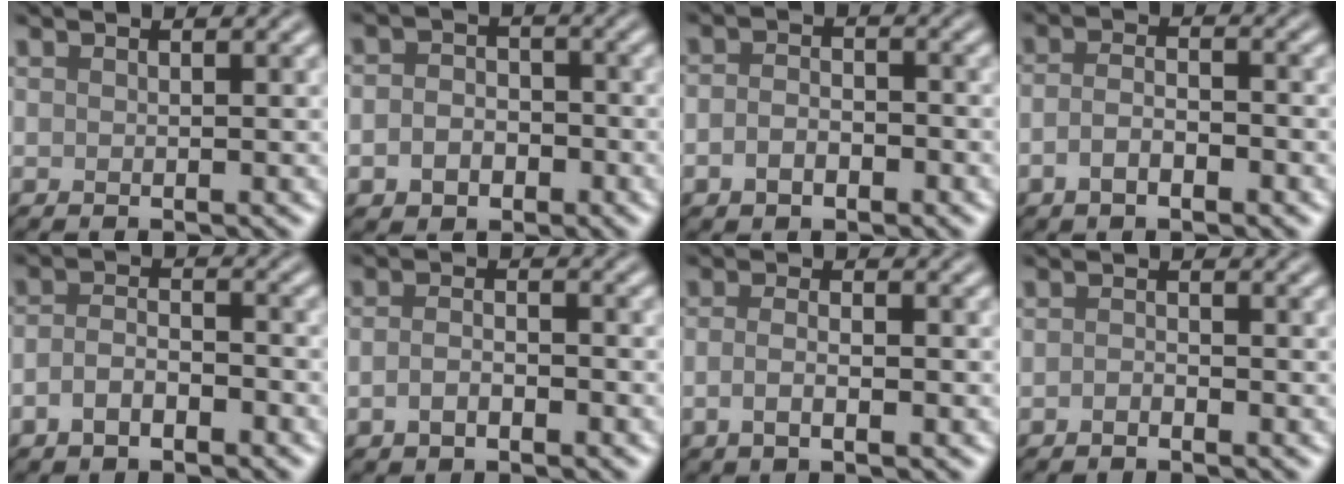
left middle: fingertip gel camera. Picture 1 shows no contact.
{"total": 3.4, "force": [-1.2, 2.7, 1.7], "torque": [-0.014, -0.003, -0.031]}
{"total": 2.5, "force": [-1.1, 1.6, 1.5], "torque": [-0.029, 0.000, -0.025]}
{"total": 2.9, "force": [-1.3, 1.3, 2.3], "torque": [-0.045, 0.000, -0.027]}
{"total": 3.1, "force": [-1.6, 1.6, 2.1], "torque": [-0.043, 0.002, -0.034]}
{"total": 2.3, "force": [-1.0, 1.2, 1.7], "torque": [-0.034, 0.001, -0.022]}
{"total": 2.4, "force": [-0.8, 0.9, 2.1], "torque": [-0.036, -0.003, -0.014]}
{"total": 0.8, "force": [-0.6, 0.3, 0.5], "torque": [-0.011, 0.001, -0.013]}